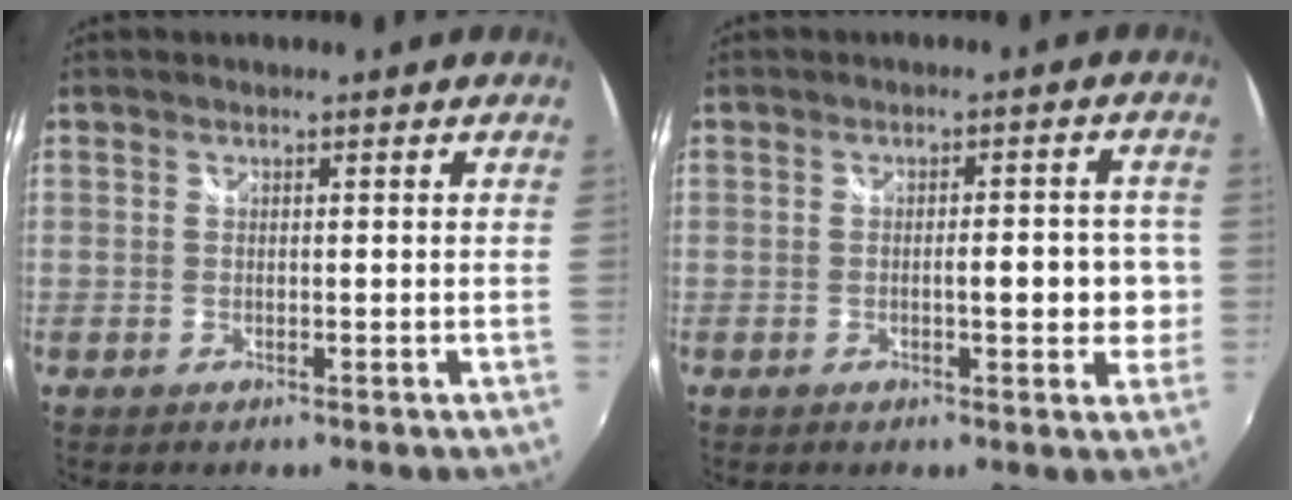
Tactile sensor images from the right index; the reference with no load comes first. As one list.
[{"total": 6.6, "force": [-0.8, 2.3, 6.1], "torque": [-0.086, 0.001, -0.008]}]